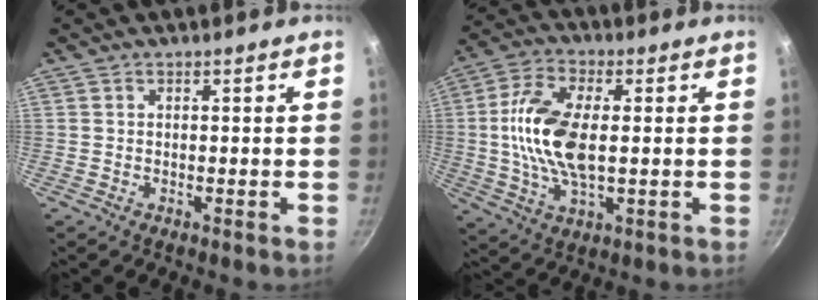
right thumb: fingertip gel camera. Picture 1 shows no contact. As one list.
[{"total": 13.7, "force": [0.7, 6.8, 11.9], "torque": [-0.232, 0.011, 0.008]}]